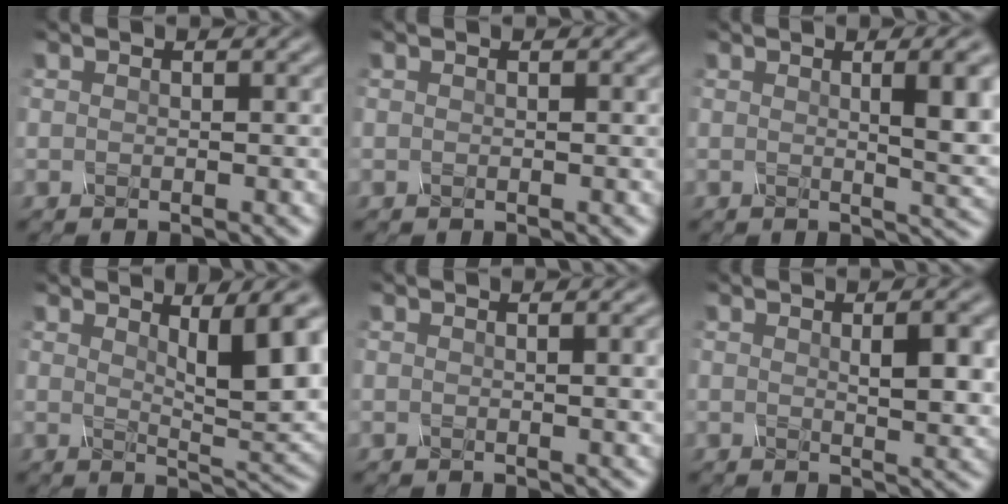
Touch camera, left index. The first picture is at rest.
{"total": 0.0}
{"total": 6.5, "force": [1.2, 1.8, 6.1], "torque": [-0.057, 0.003, 0.018]}
{"total": 7.2, "force": [2.5, 1.9, 6.5], "torque": [-0.082, -0.009, 0.042]}
{"total": 2.8, "force": [0.4, 1.0, 2.6], "torque": [-0.019, 0.006, 0.005]}
{"total": 4.4, "force": [0.8, 1.2, 4.1], "torque": [-0.052, 0.003, 0.015]}